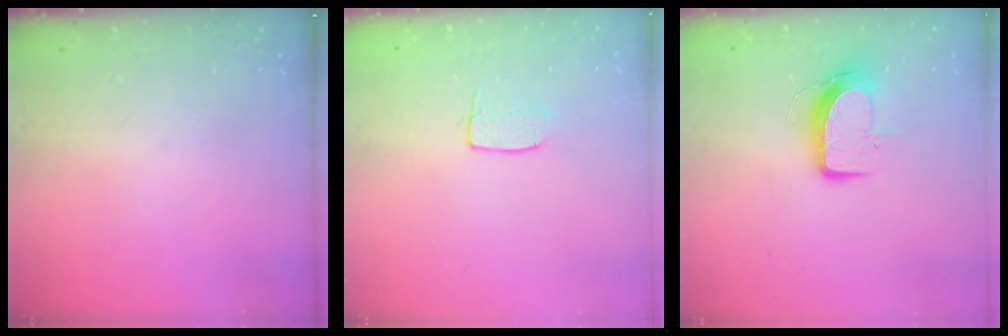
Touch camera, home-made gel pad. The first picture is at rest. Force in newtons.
{"total": 3.8, "press": 3.8, "slide": 0.2}
{"total": 9.0, "press": 9.0, "slide": 0.6}